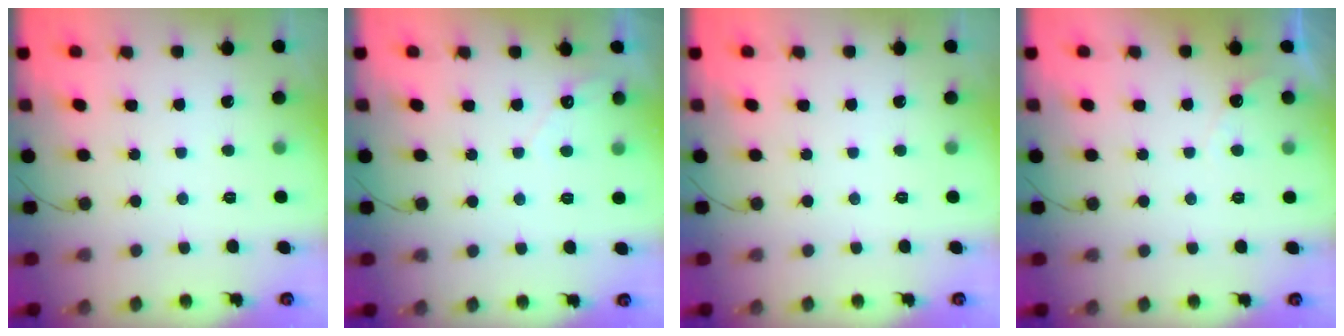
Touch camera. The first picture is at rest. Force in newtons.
{"total": 2.9, "press": 2.9, "slide": 0.1}
{"total": 0.0}
{"total": 2.3, "press": 2.3, "slide": 0.1}